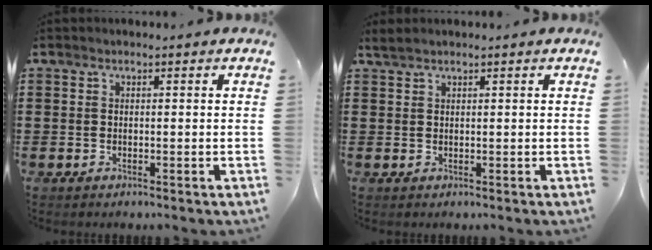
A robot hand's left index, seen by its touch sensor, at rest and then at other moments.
{"total": 1.1, "force": [0.8, 0.1, 0.7], "torque": [-0.014, 0.000, 0.016]}